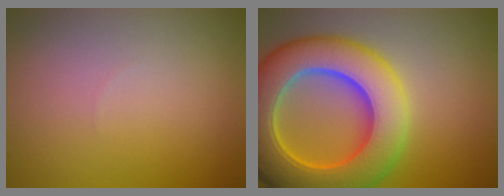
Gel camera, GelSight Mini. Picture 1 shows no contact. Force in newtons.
{"total": 12.6, "press": 12.6, "slide": 0.3}